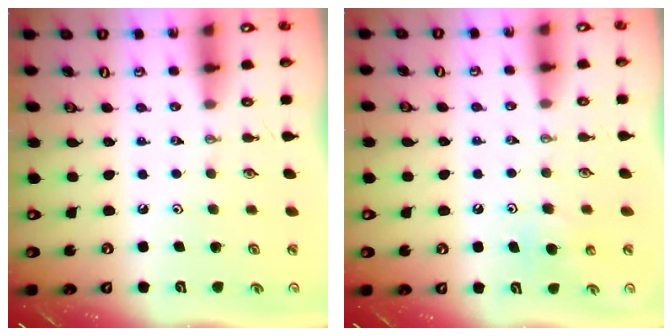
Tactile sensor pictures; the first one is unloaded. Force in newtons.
{"total": 5.4, "press": 5.4, "slide": 0.5}